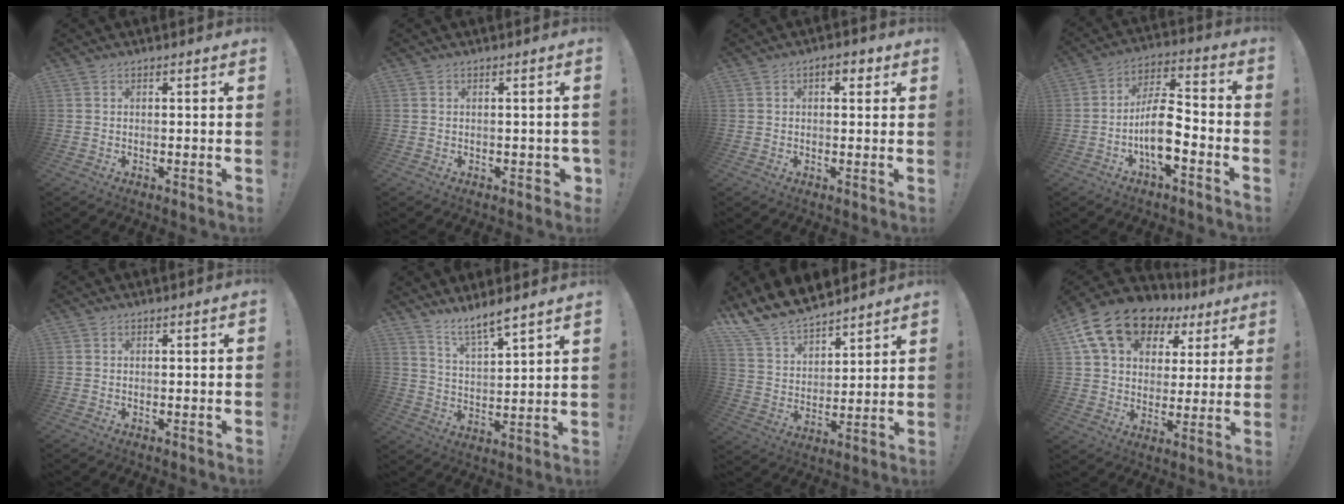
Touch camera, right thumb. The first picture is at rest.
{"total": 2.1, "force": [-0.3, 1.6, 1.3], "torque": [-0.018, 0.007, -0.002]}
{"total": 3.7, "force": [1.6, 2.1, 2.7], "torque": [-0.024, -0.003, 0.021]}
{"total": 12.7, "force": [-4.5, 5.5, 10.5], "torque": [-0.195, 0.021, -0.080]}
{"total": 0.5, "force": [-0.3, -0.4, 0.2], "torque": [-0.008, 0.001, -0.005]}
{"total": 7.8, "force": [6.8, 0.7, 3.8], "torque": [-0.068, -0.052, 0.120]}
{"total": 12.6, "force": [11.5, 4.1, 2.7], "torque": [-0.084, -0.094, 0.217]}
{"total": 17.6, "force": [9.7, 11.5, 9.2], "torque": [-0.155, -0.049, 0.182]}